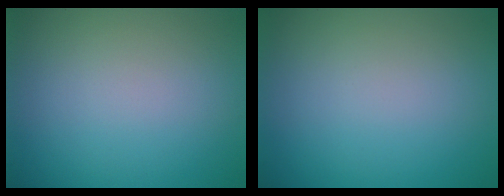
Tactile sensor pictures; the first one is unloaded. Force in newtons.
{"total": 0.0}